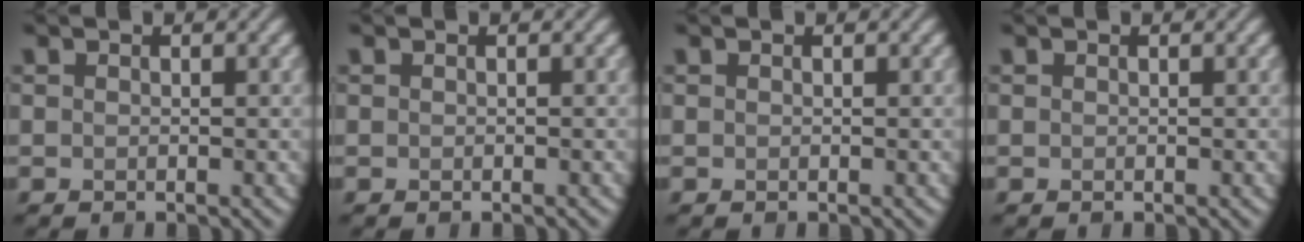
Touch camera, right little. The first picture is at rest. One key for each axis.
{"total": 0.0}
{"total": 0.0}
{"total": 0.0}